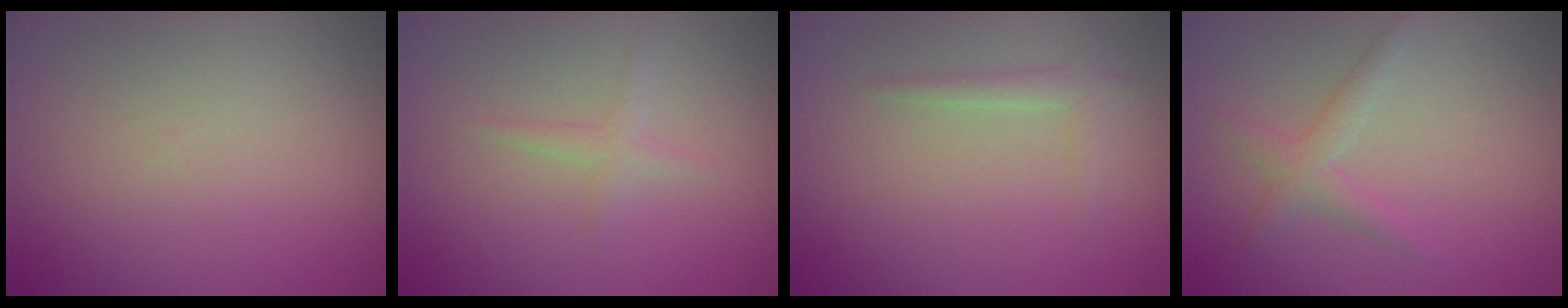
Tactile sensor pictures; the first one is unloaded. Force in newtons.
{"total": 1.3, "press": 1.3, "slide": 0.0}
{"total": 1.4, "press": 1.4, "slide": 0.1}
{"total": 2.1, "press": 2.1, "slide": 0.1}